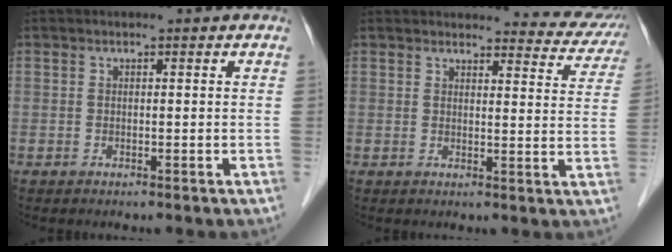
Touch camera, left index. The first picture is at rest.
{"total": 10.0, "force": [9.7, 2.0, 0.8], "torque": [0.023, -0.030, 0.083]}